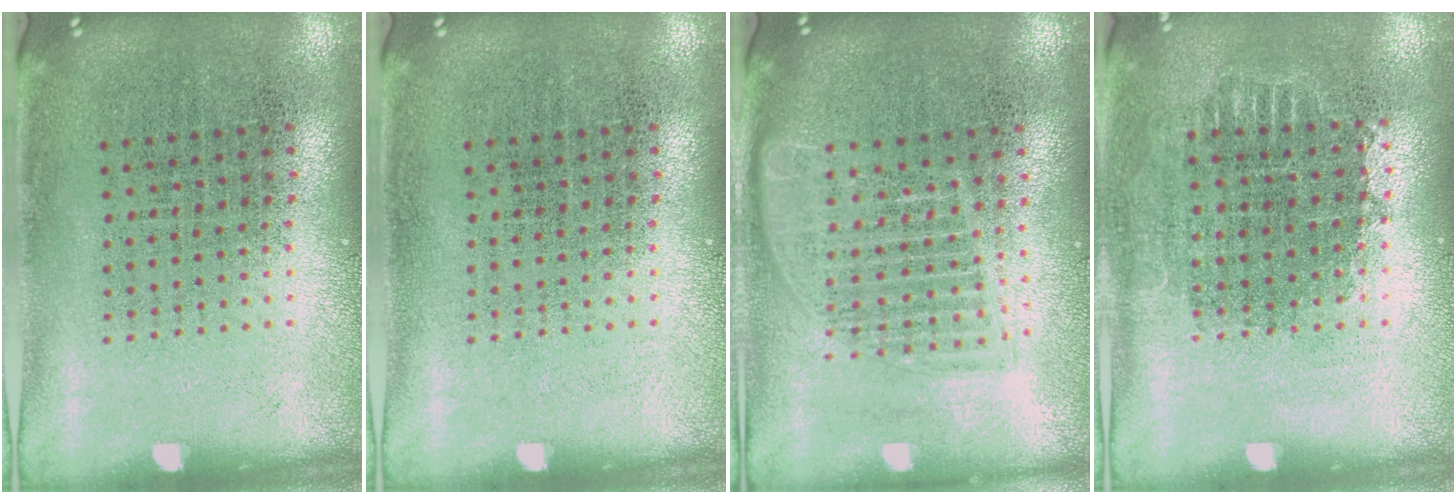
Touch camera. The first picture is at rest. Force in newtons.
{"total": 0.0}
{"total": 1.6, "press": 1.4, "slide": 0.8}
{"total": 0.8, "press": 0.7, "slide": 0.3}